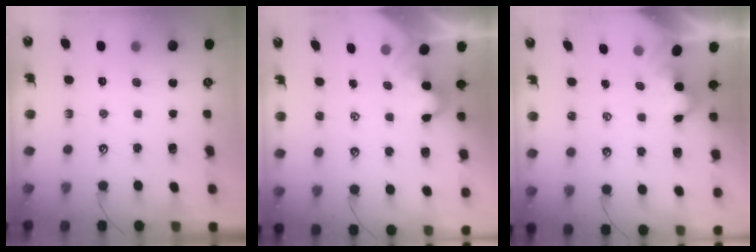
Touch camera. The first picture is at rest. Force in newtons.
{"total": 2.0, "press": 1.9, "slide": 0.5}
{"total": 1.9, "press": 1.9, "slide": 0.2}